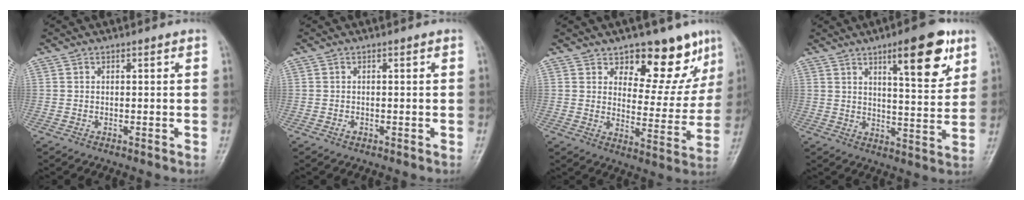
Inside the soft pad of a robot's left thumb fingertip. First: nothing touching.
{"total": 0.7, "force": [-0.3, 0.5, 0.4], "torque": [-0.005, 0.003, -0.006]}
{"total": 12.3, "force": [8.6, 6.4, 6.2], "torque": [-0.025, -0.057, 0.125]}
{"total": 13.0, "force": [6.9, 3.8, 10.3], "torque": [-0.124, -0.037, 0.099]}